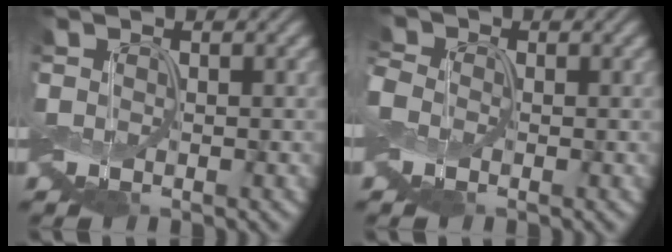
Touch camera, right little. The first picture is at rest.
{"total": 1.6, "force": [-0.6, 1.3, 0.7], "torque": [-0.022, 0.007, -0.019]}